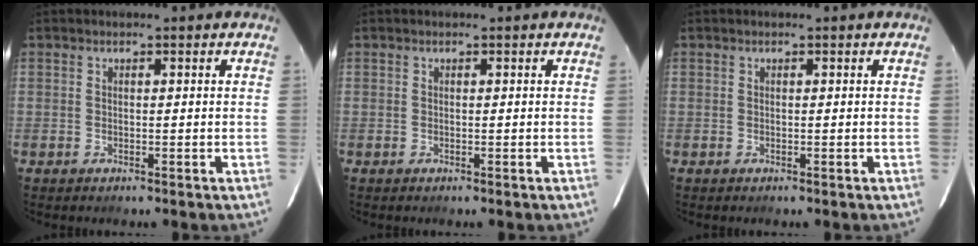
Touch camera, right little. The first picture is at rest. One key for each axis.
{"total": 0.0}
{"total": 0.0}